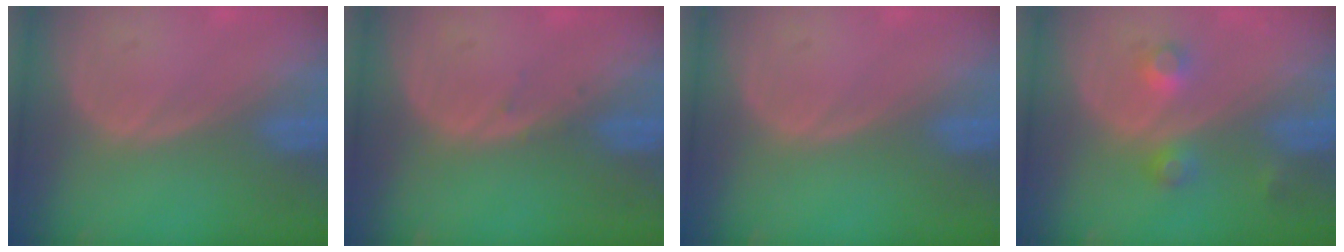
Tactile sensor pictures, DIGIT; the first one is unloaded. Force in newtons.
{"total": 0.7, "press": 0.4, "slide": 0.5}
{"total": 0.0}
{"total": 3.7, "press": 3.4, "slide": 1.6}